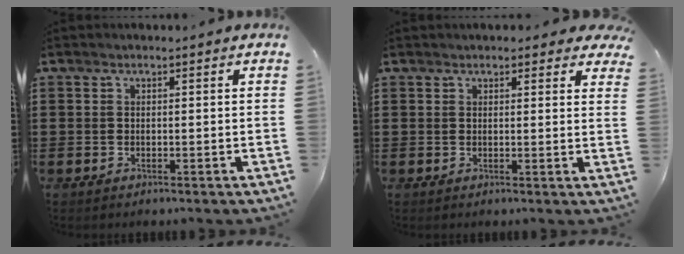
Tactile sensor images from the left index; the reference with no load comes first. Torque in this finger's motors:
{"motor_torque": [1.98, -0.16, 0.69, 0.10]}